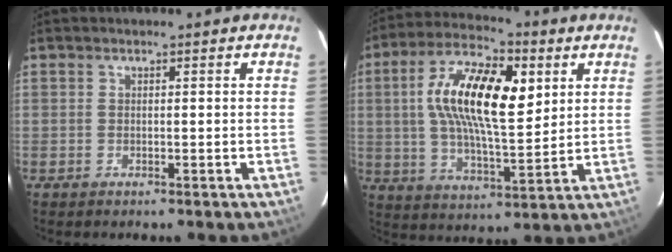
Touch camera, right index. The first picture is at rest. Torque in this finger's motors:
{"motor_torque": [1.32, 0.63, 0.89, 0.21]}